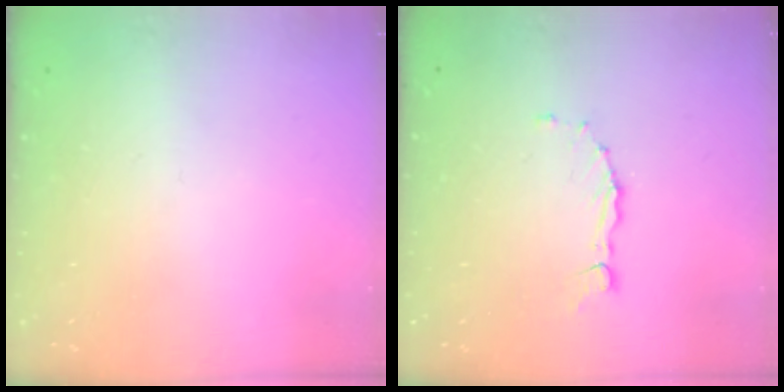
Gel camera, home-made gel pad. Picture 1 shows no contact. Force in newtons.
{"total": 2.2, "press": 2.2, "slide": 0.3}